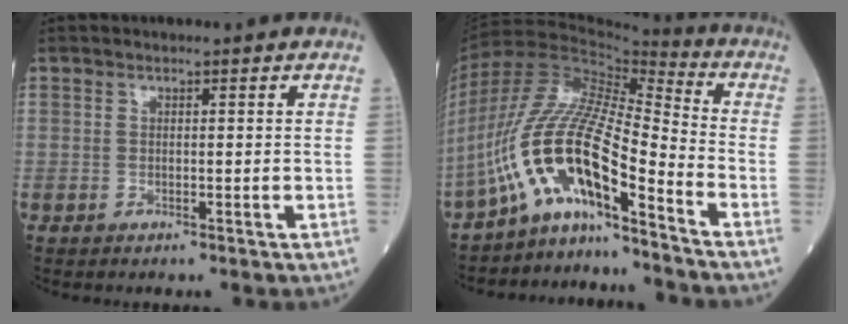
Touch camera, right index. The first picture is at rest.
{"total": 14.4, "force": [-9.1, 1.9, 11.0], "torque": [-0.230, 0.024, -0.165]}